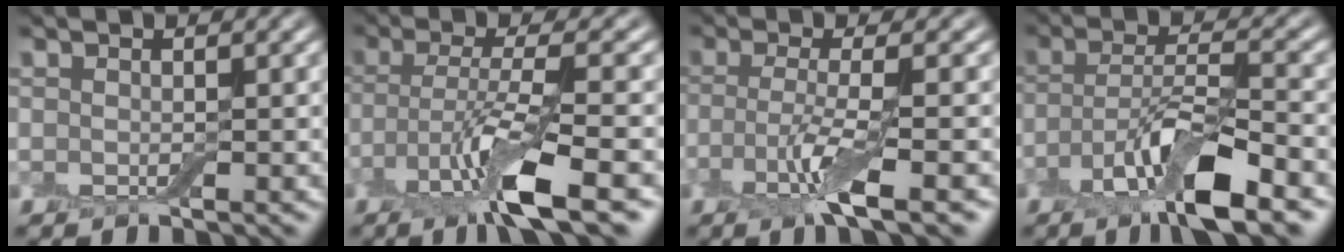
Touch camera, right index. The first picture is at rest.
{"total": 6.8, "force": [-3.0, 1.1, 6.0], "torque": [-0.114, -0.003, -0.062]}
{"total": 4.6, "force": [-1.6, 0.8, 4.3], "torque": [-0.084, -0.005, -0.036]}
{"total": 7.8, "force": [-3.9, 1.9, 6.5], "torque": [-0.119, 0.001, -0.077]}